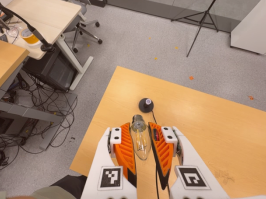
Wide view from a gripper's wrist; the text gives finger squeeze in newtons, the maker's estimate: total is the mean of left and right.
{"total": 20.3, "left": 22.1, "right": 18.5}